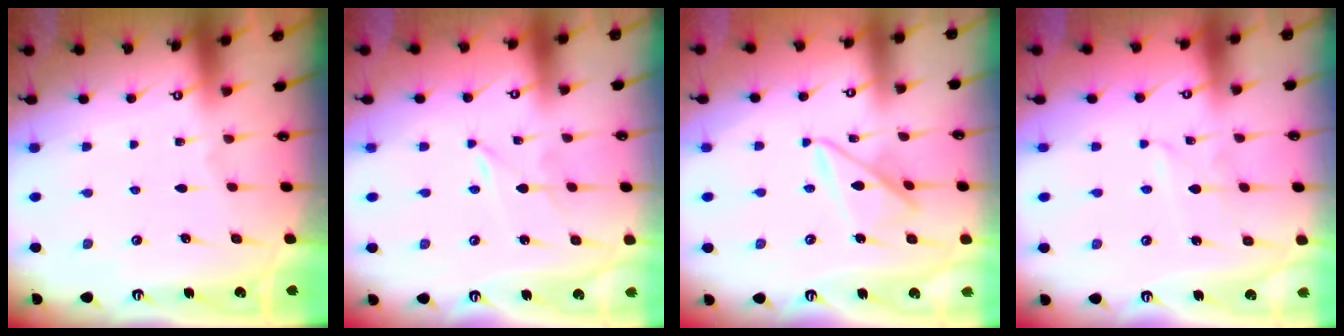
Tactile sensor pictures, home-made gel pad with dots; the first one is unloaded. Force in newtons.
{"total": 0.0}
{"total": 10.4, "press": 10.3, "slide": 0.9}
{"total": 2.1, "press": 2.1, "slide": 0.3}